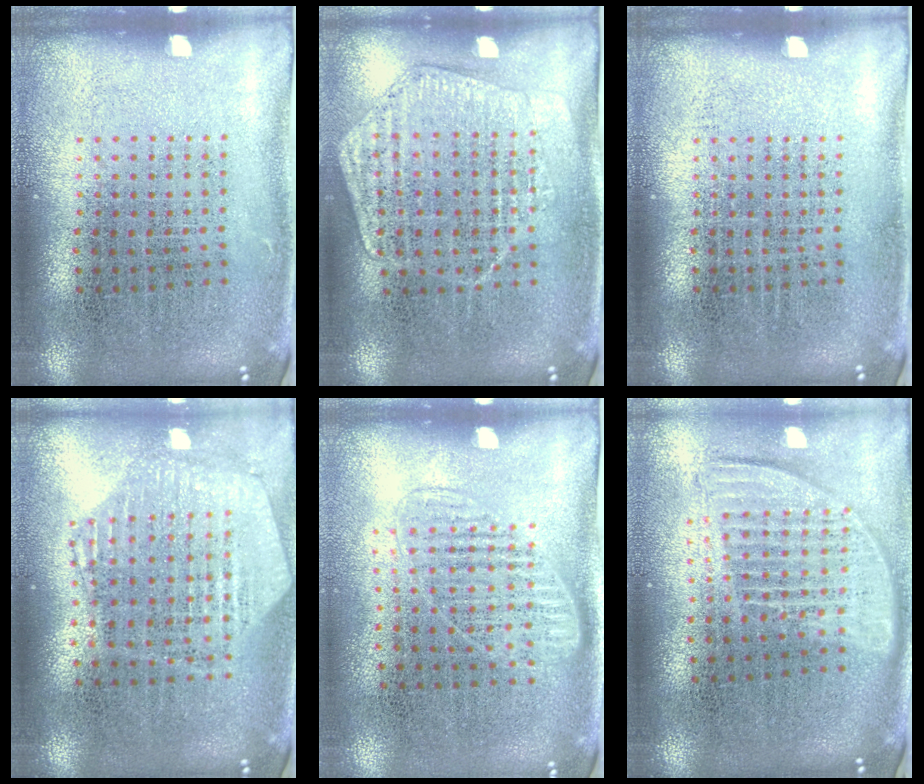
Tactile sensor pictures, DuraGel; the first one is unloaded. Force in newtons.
{"total": 1.4, "press": 1.4, "slide": 0.3}
{"total": 0.0}
{"total": 1.1, "press": 1.1, "slide": 0.2}
{"total": 1.2, "press": 1.0, "slide": 0.6}
{"total": 1.8, "press": 1.6, "slide": 1.0}